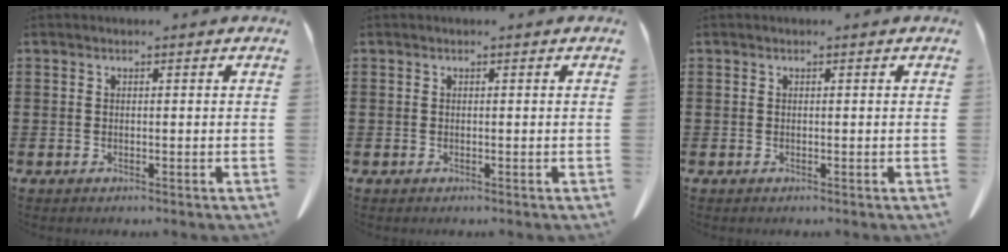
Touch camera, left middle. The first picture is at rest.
{"total": 0.0}
{"total": 0.0}